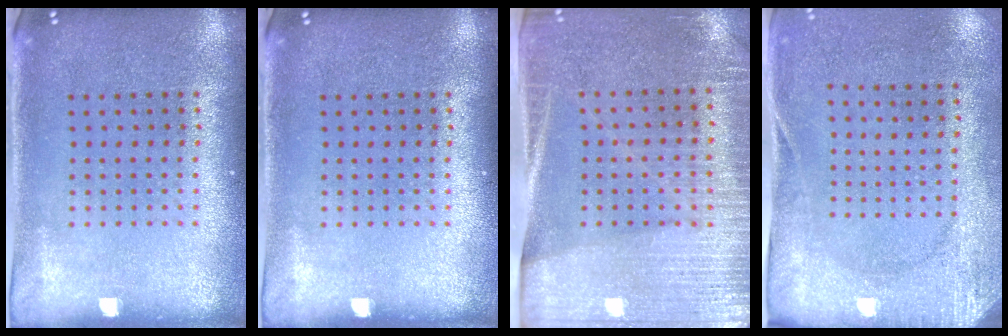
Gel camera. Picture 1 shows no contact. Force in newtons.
{"total": 0.0}
{"total": 3.0, "press": 2.8, "slide": 1.2}
{"total": 2.8, "press": 2.1, "slide": 1.8}